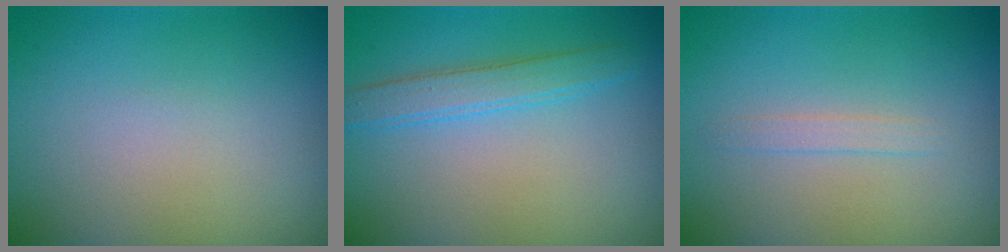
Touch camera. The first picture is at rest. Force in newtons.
{"total": 2.6, "press": 2.6, "slide": 0.1}
{"total": 0.9, "press": 0.9, "slide": 0.0}